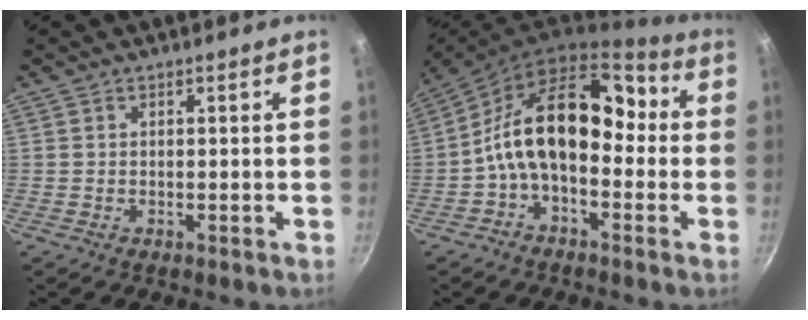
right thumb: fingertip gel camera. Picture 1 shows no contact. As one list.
[{"total": 15.6, "force": [-1.5, 10.0, 11.8], "torque": [-0.169, 0.058, -0.053]}]